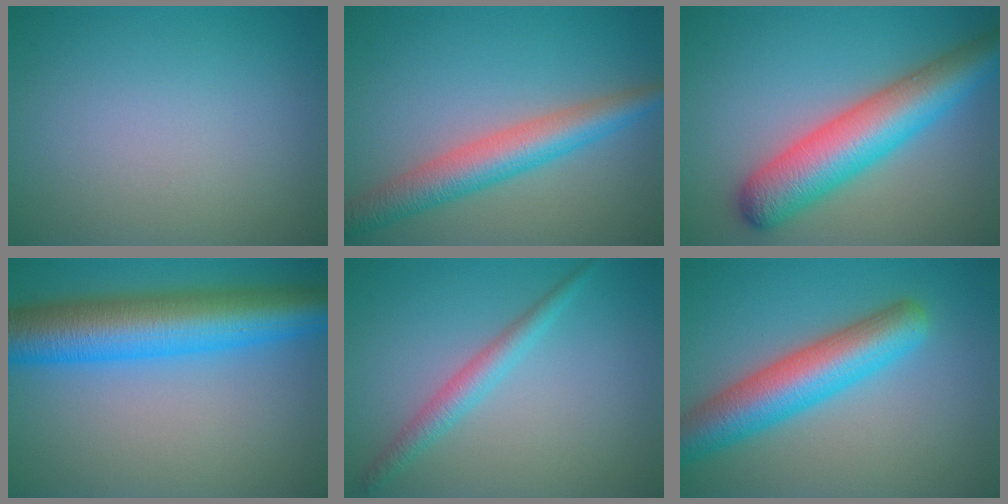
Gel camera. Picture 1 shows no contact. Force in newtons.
{"total": 5.3, "press": 5.3, "slide": 0.2}
{"total": 8.4, "press": 8.4, "slide": 0.3}
{"total": 10.6, "press": 10.6, "slide": 0.3}
{"total": 2.4, "press": 2.4, "slide": 0.0}
{"total": 7.4, "press": 7.4, "slide": 0.2}